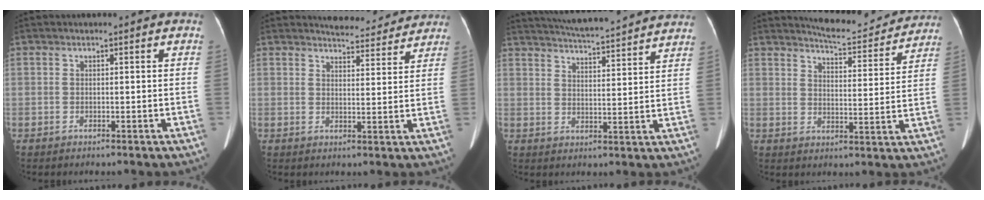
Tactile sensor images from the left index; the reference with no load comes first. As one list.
[{"total": 8.1, "force": [7.9, 1.7, 1.0], "torque": [-0.008, 0.000, 0.092]}, {"total": 18.8, "force": [17.4, 1.1, 7.1], "torque": [-0.116, 0.015, 0.235]}, {"total": 11.6, "force": [11.2, 1.7, 2.4], "torque": [-0.031, -0.012, 0.142]}]